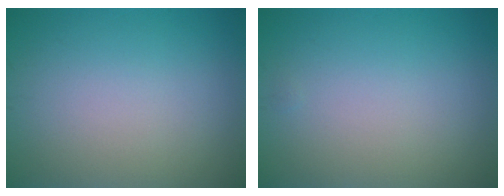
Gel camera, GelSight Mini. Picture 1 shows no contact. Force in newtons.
{"total": 0.0}